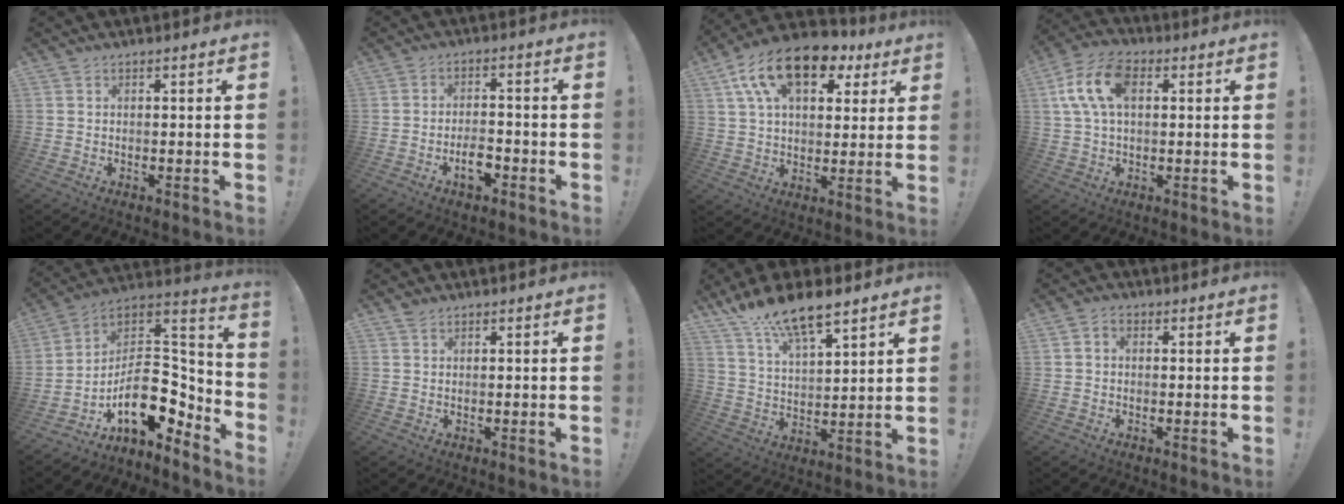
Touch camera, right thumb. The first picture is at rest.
{"total": 6.1, "force": [-3.3, 2.9, 4.2], "torque": [-0.065, 0.011, -0.058]}
{"total": 18.0, "force": [9.2, 10.0, 11.7], "torque": [-0.194, -0.037, 0.166]}
{"total": 13.4, "force": [3.3, 8.1, 10.0], "torque": [-0.193, 0.009, 0.065]}
{"total": 19.1, "force": [-4.3, 11.6, 14.5], "torque": [-0.230, 0.006, -0.063]}
{"total": 1.0, "force": [0.9, 0.4, 0.3], "torque": [-0.004, -0.002, 0.016]}
{"total": 13.5, "force": [10.6, 4.3, 7.2], "torque": [-0.127, -0.072, 0.190]}
{"total": 2.1, "force": [0.0, 1.6, 1.3], "torque": [-0.021, 0.003, -0.002]}